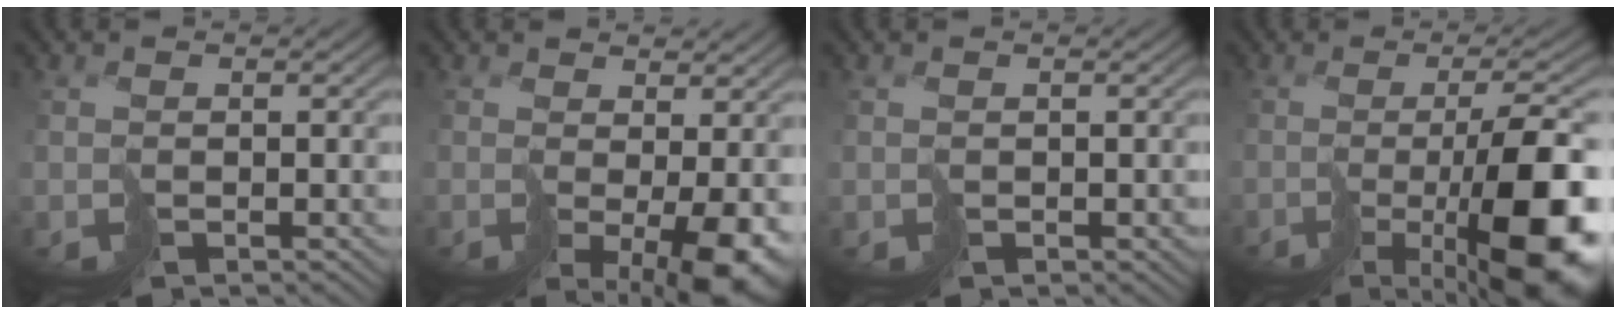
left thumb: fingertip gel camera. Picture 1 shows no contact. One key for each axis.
{"total": 8.3, "fx": -1.8, "fy": 2.4, "fz": 7.7, "tx": -0.125, "ty": -0.014, "tz": -0.022}
{"total": 0.9, "fx": -0.3, "fy": 0.6, "fz": 0.7, "tx": -0.013, "ty": -0.004, "tz": -0.004}
{"total": 13.9, "fx": -4.8, "fy": 4.0, "fz": 12.4, "tx": -0.197, "ty": -0.024, "tz": -0.074}